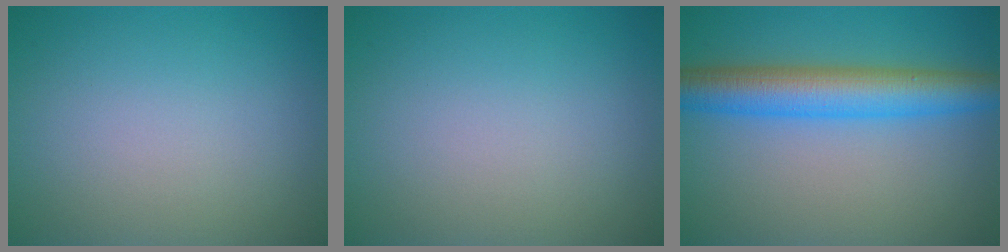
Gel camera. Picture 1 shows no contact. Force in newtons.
{"total": 0.0}
{"total": 6.7, "press": 6.7, "slide": 0.0}